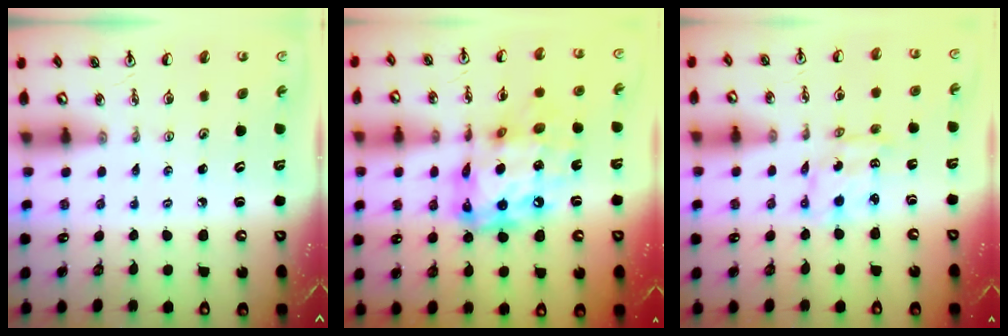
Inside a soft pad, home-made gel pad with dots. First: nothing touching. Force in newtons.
{"total": 19.4, "press": 19.3, "slide": 1.6}
{"total": 3.5, "press": 3.5, "slide": 0.1}